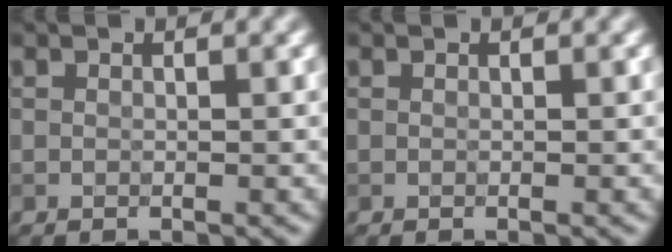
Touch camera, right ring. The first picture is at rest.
{"total": 0.0}